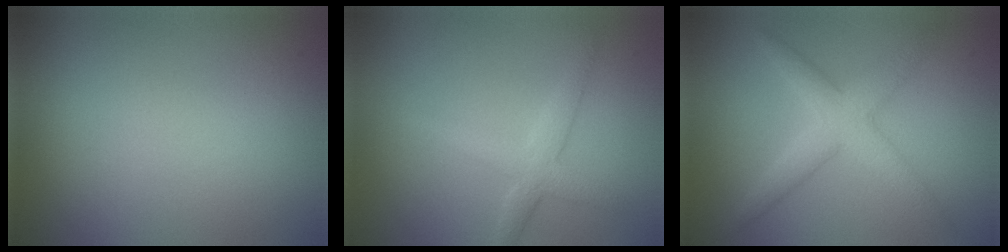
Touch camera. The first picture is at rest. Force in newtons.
{"total": 2.7, "press": 2.7, "slide": 0.0}
{"total": 3.8, "press": 3.8, "slide": 0.1}